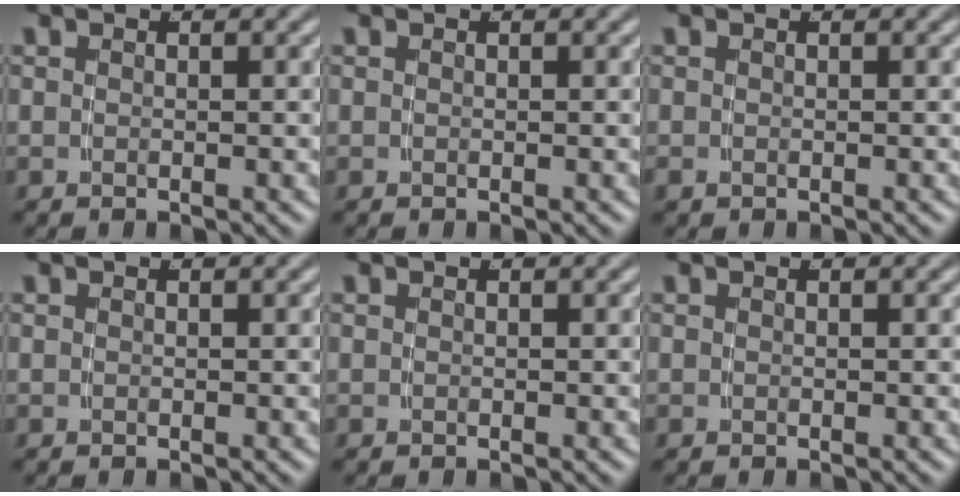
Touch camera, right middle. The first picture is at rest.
{"total": 0.0}
{"total": 0.6, "force": [-0.3, 0.4, 0.2], "torque": [-0.008, -0.005, -0.002]}
{"total": 0.0}
{"total": 0.0}
{"total": 0.0}